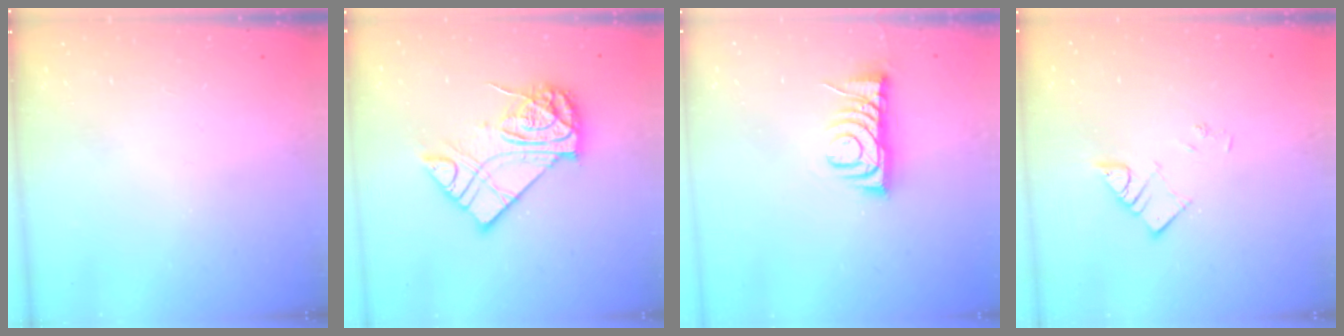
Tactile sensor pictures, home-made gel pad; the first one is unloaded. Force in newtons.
{"total": 14.7, "press": 14.7, "slide": 1.3}
{"total": 7.8, "press": 7.8, "slide": 0.4}
{"total": 5.1, "press": 5.1, "slide": 0.3}